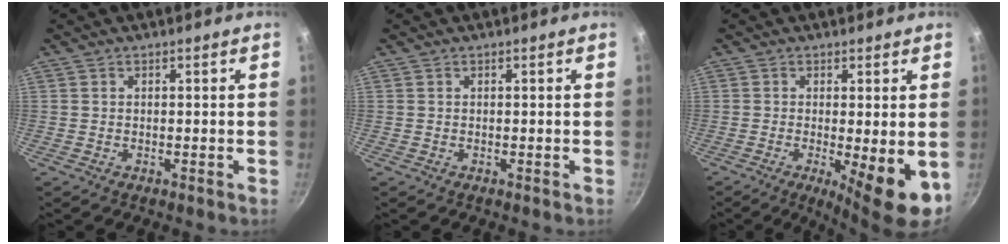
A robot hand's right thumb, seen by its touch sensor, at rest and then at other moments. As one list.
[{"total": 0.0}, {"total": 8.6, "force": [-1.6, 1.6, 8.3], "torque": [-0.114, -0.011, -0.015]}]